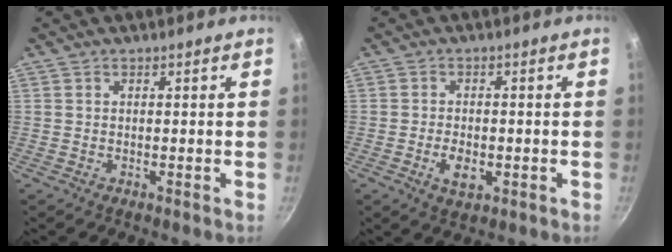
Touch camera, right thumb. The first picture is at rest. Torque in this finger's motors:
{"motor_torque": [-0.52, 0.31, -0.24, 0.16, 0.01]}